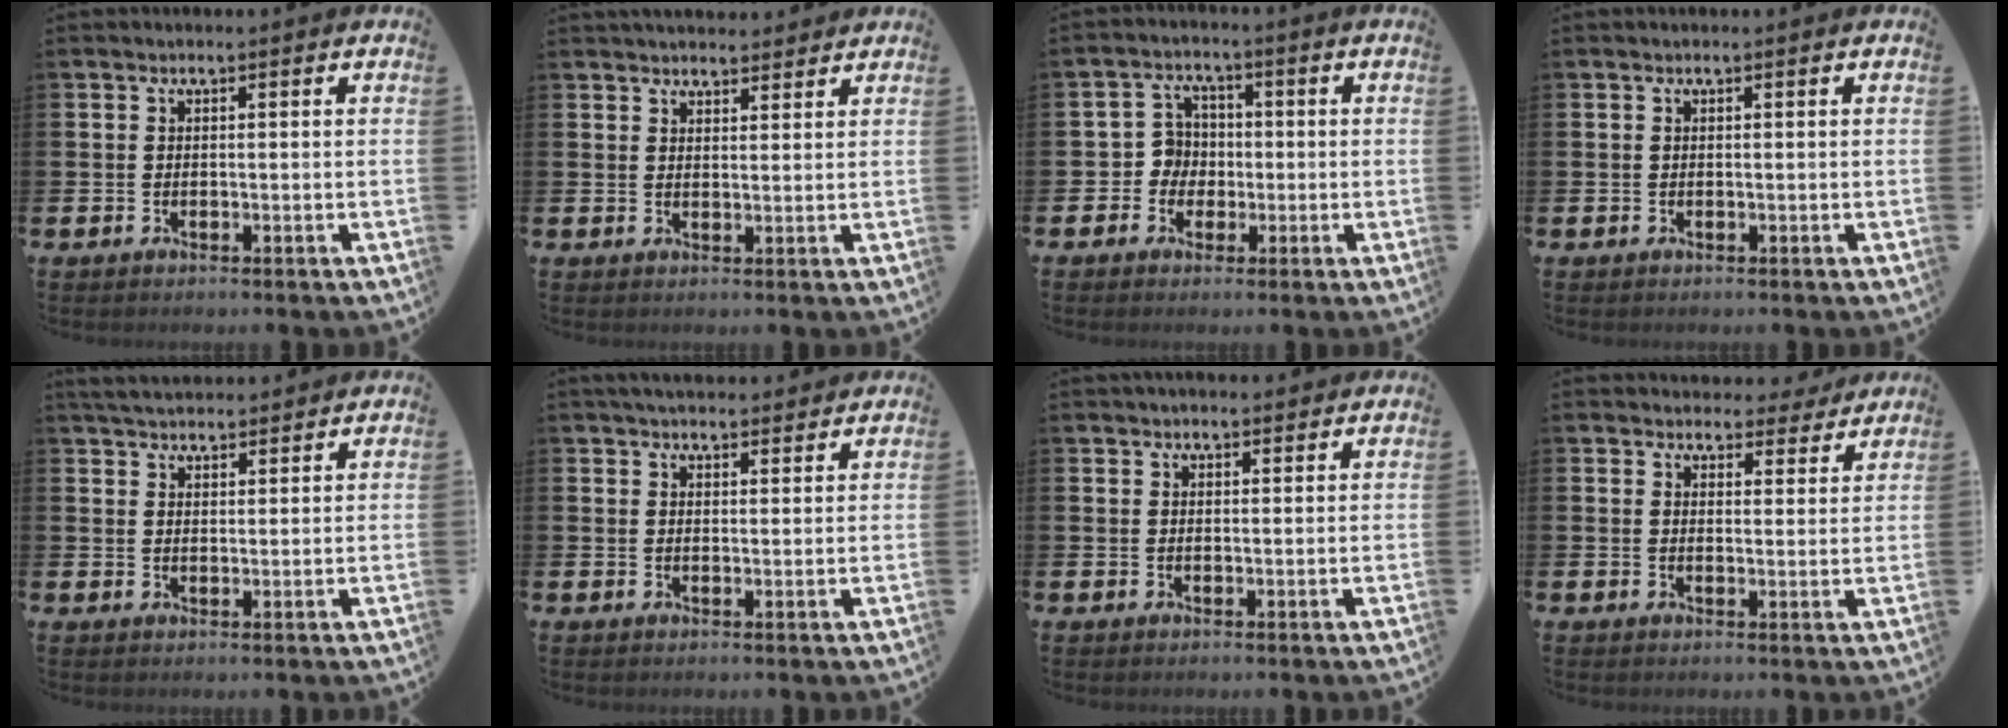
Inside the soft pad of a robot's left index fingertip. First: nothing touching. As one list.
[{"total": 3.3, "force": [3.2, 0.8, 0.0], "torque": [0.004, -0.016, 0.058]}, {"total": 4.2, "force": [-0.3, 4.0, 1.0], "torque": [-0.036, 0.007, -0.011]}, {"total": 0.0}, {"total": 4.0, "force": [3.9, 0.7, 0.3], "torque": [-0.019, -0.016, 0.074]}, {"total": 3.7, "force": [3.6, 0.7, 0.4], "torque": [-0.017, -0.011, 0.066]}, {"total": 2.2, "force": [2.2, 0.5, 0.2], "torque": [0.001, -0.008, 0.038]}, {"total": 4.1, "force": [4.0, 1.1, 0.2], "torque": [-0.008, -0.023, 0.071]}]